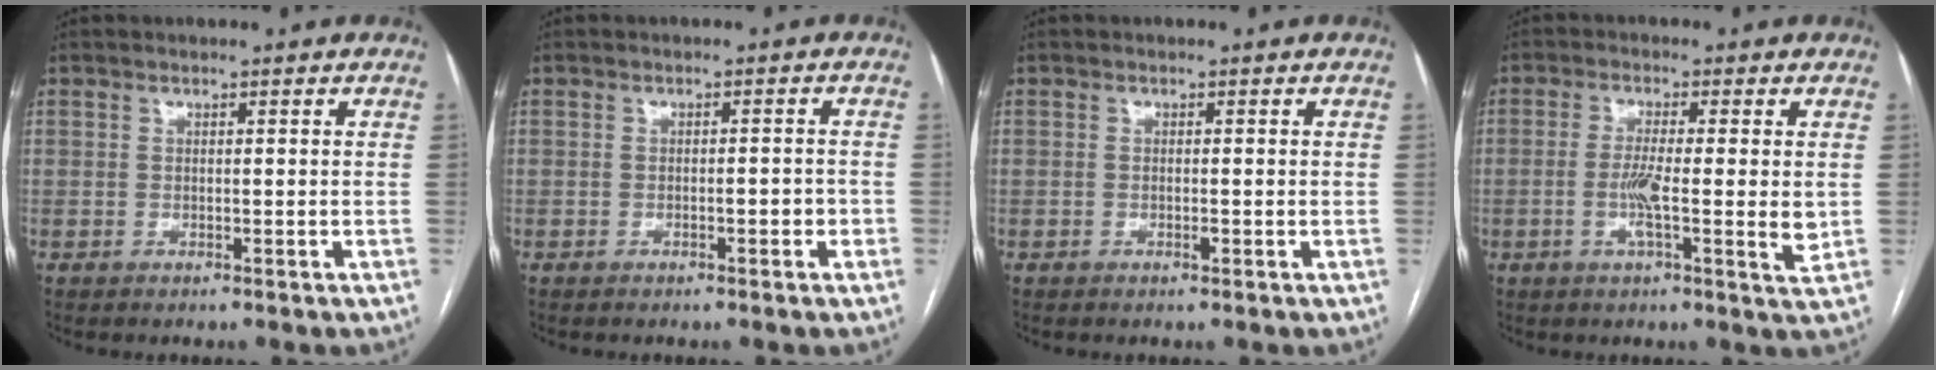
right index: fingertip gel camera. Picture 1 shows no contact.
{"total": 1.7, "force": [-0.7, 0.7, 1.4], "torque": [-0.020, 0.004, -0.008]}
{"total": 0.7, "force": [-0.2, 0.2, 0.6], "torque": [-0.011, -0.001, -0.003]}
{"total": 7.1, "force": [-0.6, 0.7, 7.0], "torque": [-0.123, -0.009, -0.018]}